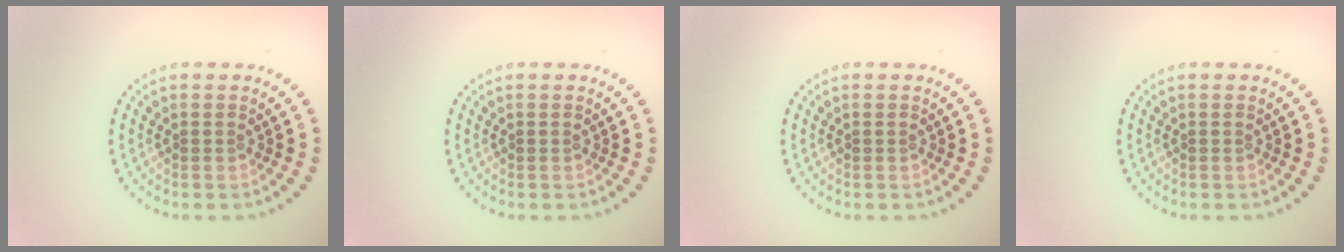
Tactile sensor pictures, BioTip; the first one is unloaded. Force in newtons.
{"total": 0.0}
{"total": 0.0}
{"total": 0.0}